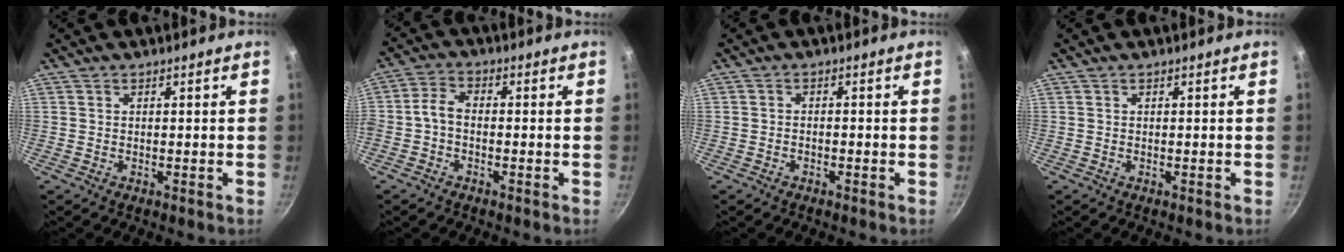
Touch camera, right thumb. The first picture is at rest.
{"total": 3.7, "force": [-1.3, 2.2, 2.6], "torque": [-0.054, 0.025, -0.035]}
{"total": 1.0, "force": [-0.7, 0.4, 0.4], "torque": [-0.011, 0.010, -0.013]}
{"total": 0.0}